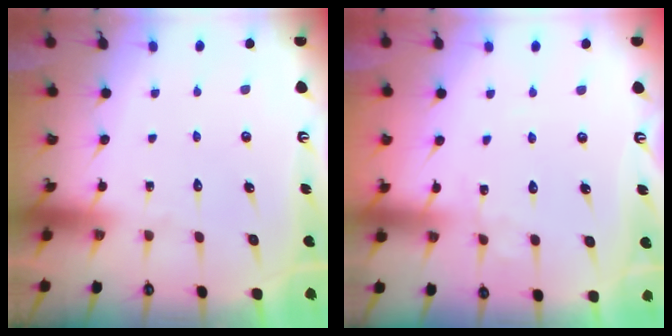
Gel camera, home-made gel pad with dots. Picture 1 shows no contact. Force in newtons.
{"total": 2.3, "press": 2.3, "slide": 0.3}